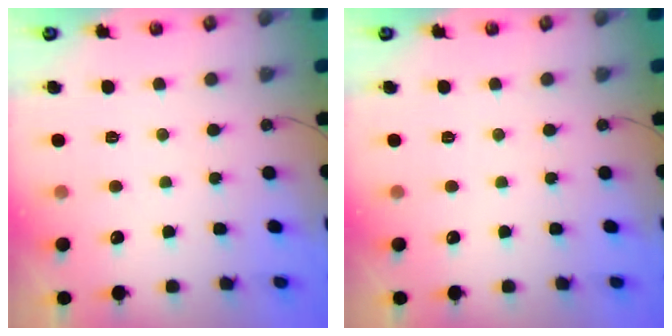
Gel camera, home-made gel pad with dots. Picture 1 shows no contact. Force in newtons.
{"total": 0.0}